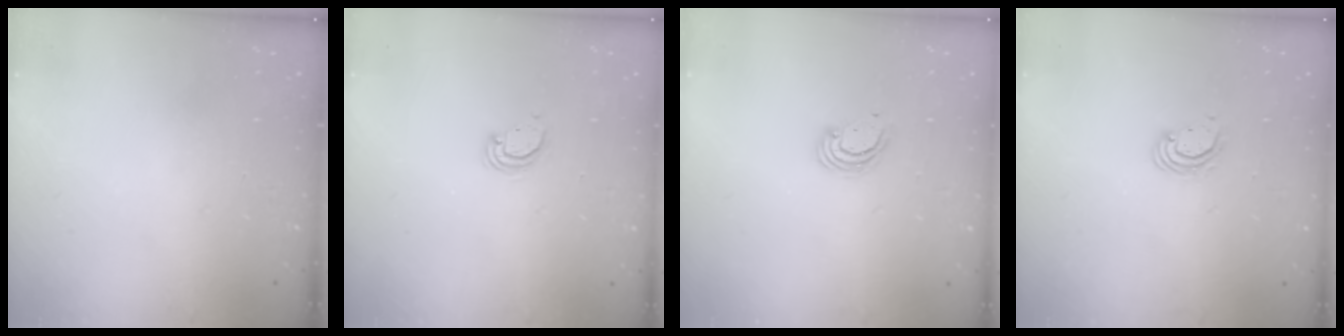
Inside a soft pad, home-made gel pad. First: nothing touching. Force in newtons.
{"total": 3.3, "press": 3.3, "slide": 0.2}
{"total": 3.3, "press": 3.3, "slide": 0.4}
{"total": 3.3, "press": 3.3, "slide": 0.2}